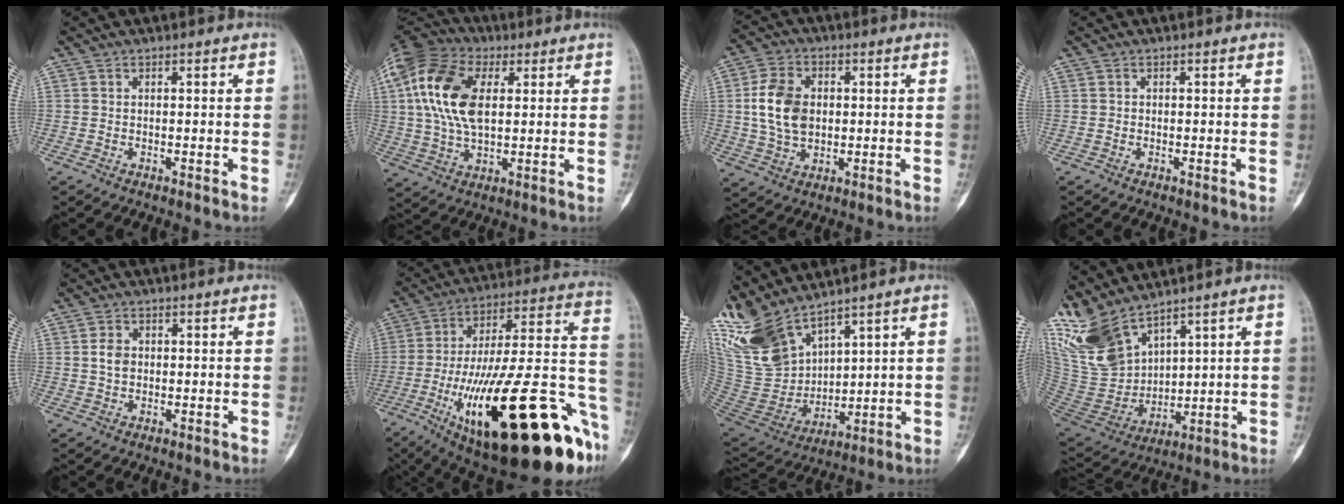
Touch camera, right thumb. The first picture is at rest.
{"total": 18.1, "force": [4.2, 10.3, 14.3], "torque": [-0.289, 0.008, 0.069]}
{"total": 10.8, "force": [1.0, 7.6, 7.6], "torque": [-0.131, 0.002, 0.023]}
{"total": 0.0}
{"total": 3.0, "force": [0.4, 2.2, 2.0], "torque": [-0.030, 0.002, 0.009]}
{"total": 39.0, "force": [-14.7, 11.5, 34.2], "torque": [-0.465, 0.040, -0.222]}
{"total": 16.7, "force": [13.4, 6.0, 7.9], "torque": [-0.144, -0.063, 0.289]}
{"total": 14.9, "force": [12.0, 5.5, 7.0], "torque": [-0.127, -0.060, 0.264]}